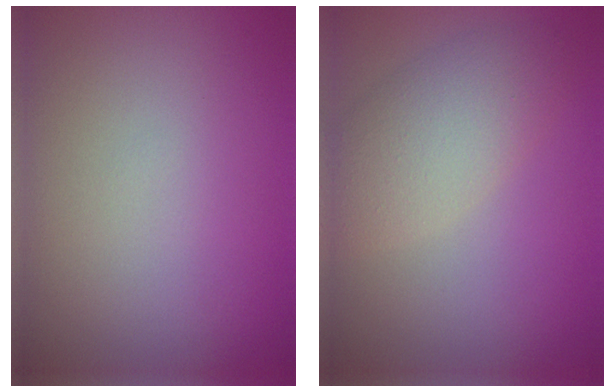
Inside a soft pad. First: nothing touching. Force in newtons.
{"total": 4.5, "press": 4.5, "slide": 0.2}